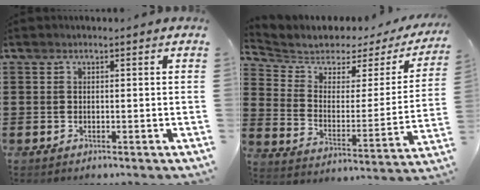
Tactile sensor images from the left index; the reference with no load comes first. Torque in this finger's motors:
{"motor_torque": [1.40, -0.74, 0.03, -0.07]}